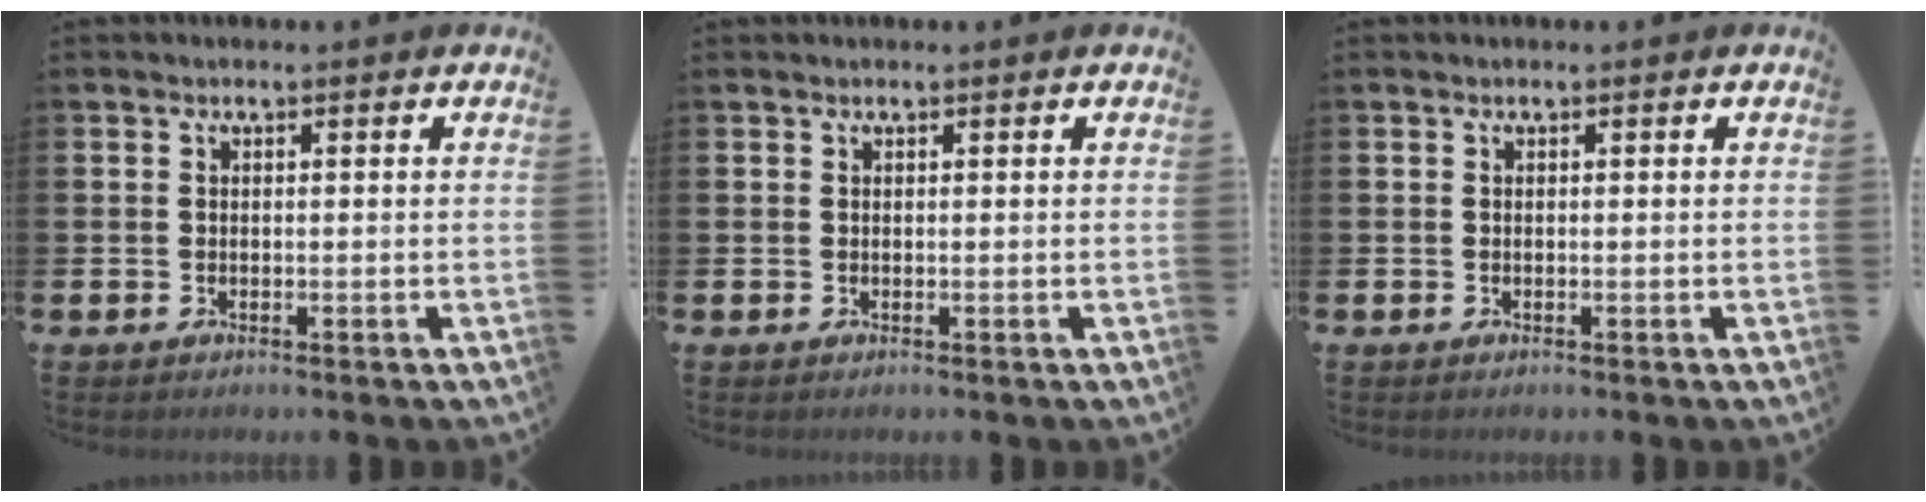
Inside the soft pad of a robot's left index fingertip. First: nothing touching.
{"total": 0.0}
{"total": 0.0}